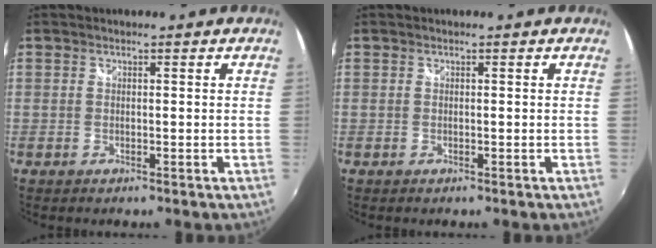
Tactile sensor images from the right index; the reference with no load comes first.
{"total": 0.0}